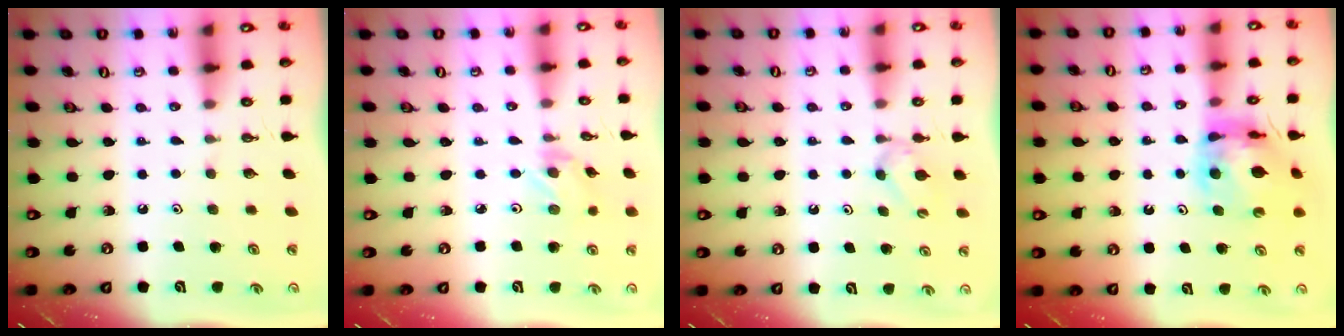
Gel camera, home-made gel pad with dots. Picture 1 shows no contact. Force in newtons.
{"total": 1.5, "press": 1.4, "slide": 0.3}
{"total": 3.8, "press": 3.7, "slide": 0.7}
{"total": 12.6, "press": 12.5, "slide": 1.4}